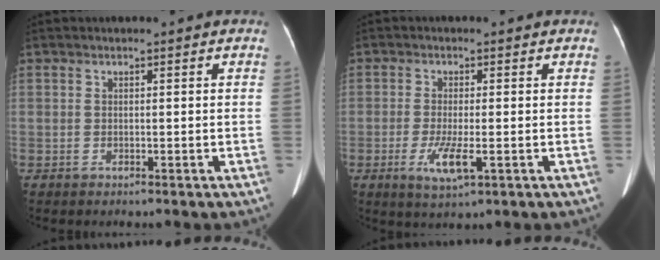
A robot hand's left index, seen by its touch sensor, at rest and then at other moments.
{"total": 4.4, "force": [-1.4, 0.8, 4.1], "torque": [-0.086, -0.011, -0.022]}